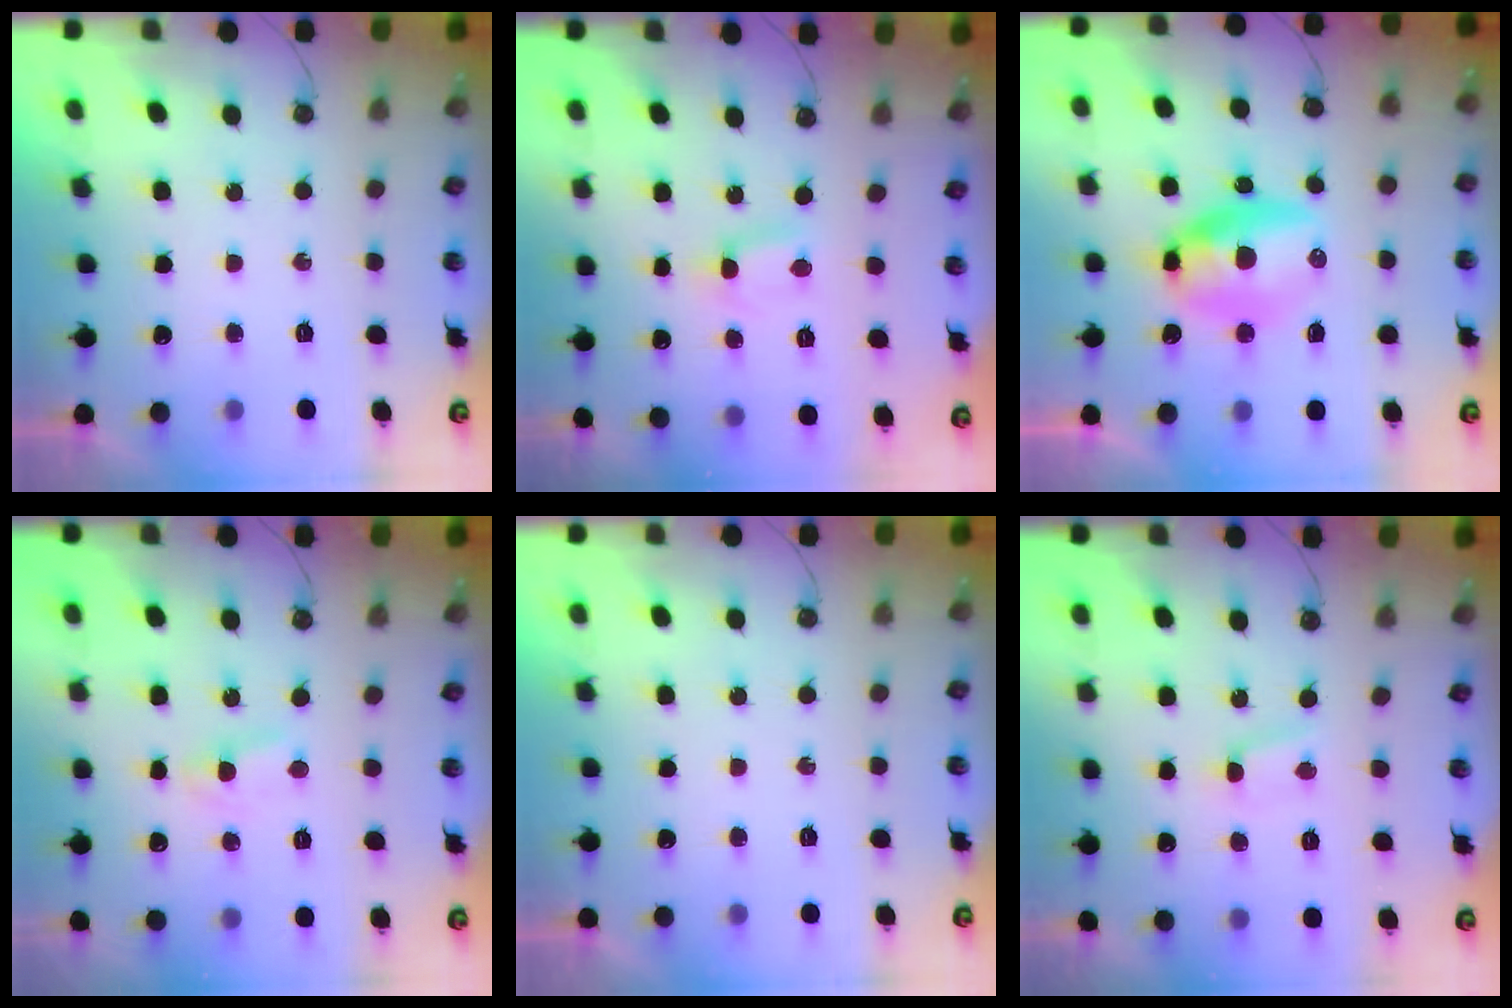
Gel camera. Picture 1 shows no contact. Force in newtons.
{"total": 0.5, "press": 0.2, "slide": 0.5}
{"total": 10.4, "press": 10.4, "slide": 1.0}
{"total": 2.2, "press": 2.2, "slide": 0.3}
{"total": 0.0}
{"total": 1.6, "press": 1.5, "slide": 0.2}